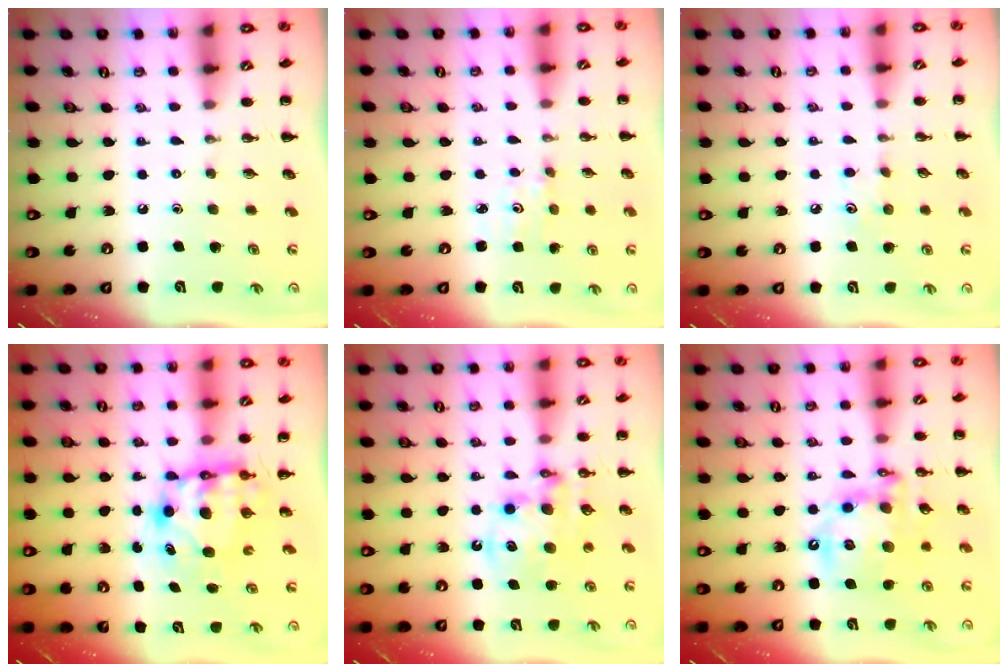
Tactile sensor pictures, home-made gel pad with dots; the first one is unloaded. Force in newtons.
{"total": 1.5, "press": 1.4, "slide": 0.5}
{"total": 5.3, "press": 5.1, "slide": 1.4}
{"total": 7.5, "press": 7.2, "slide": 2.1}
{"total": 11.2, "press": 10.9, "slide": 2.9}
{"total": 15.7, "press": 15.3, "slide": 3.4}